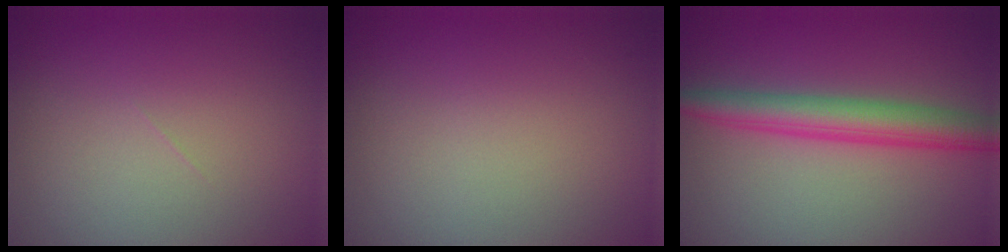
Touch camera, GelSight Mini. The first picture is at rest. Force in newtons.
{"total": 0.0}
{"total": 4.6, "press": 4.5, "slide": 0.2}